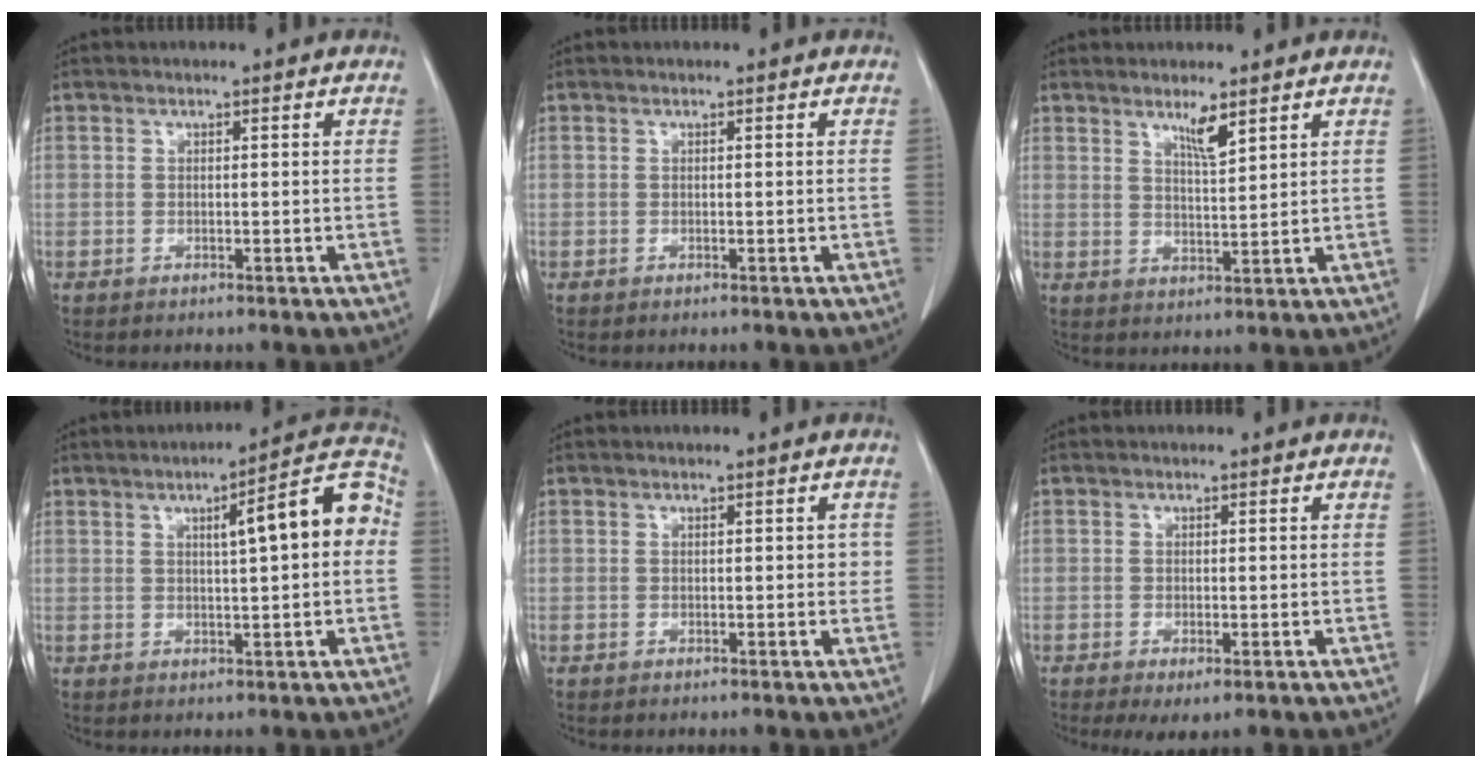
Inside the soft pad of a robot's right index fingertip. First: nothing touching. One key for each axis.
{"total": 0.0}
{"total": 3.8, "fx": 2.7, "fy": 0.3, "fz": 2.7, "tx": -0.051, "ty": -0.008, "tz": 0.049}
{"total": 9.9, "fx": 1.5, "fy": 1.5, "fz": 9.6, "tx": -0.126, "ty": 0.028, "tz": 0.015}
{"total": 1.3, "fx": 0.2, "fy": 0.8, "fz": 1.0, "tx": -0.009, "ty": 0.006, "tz": 0.002}
{"total": 2.6, "fx": -1.2, "fy": 0.7, "fz": 2.1, "tx": -0.032, "ty": -0.009, "tz": -0.014}